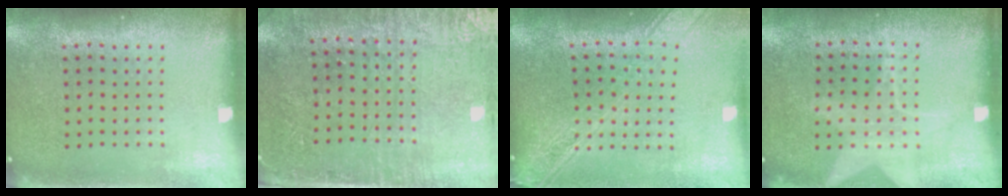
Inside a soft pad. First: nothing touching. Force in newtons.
{"total": 3.0, "press": 2.6, "slide": 1.4}
{"total": 2.1, "press": 1.8, "slide": 1.1}
{"total": 1.2, "press": 1.2, "slide": 0.2}